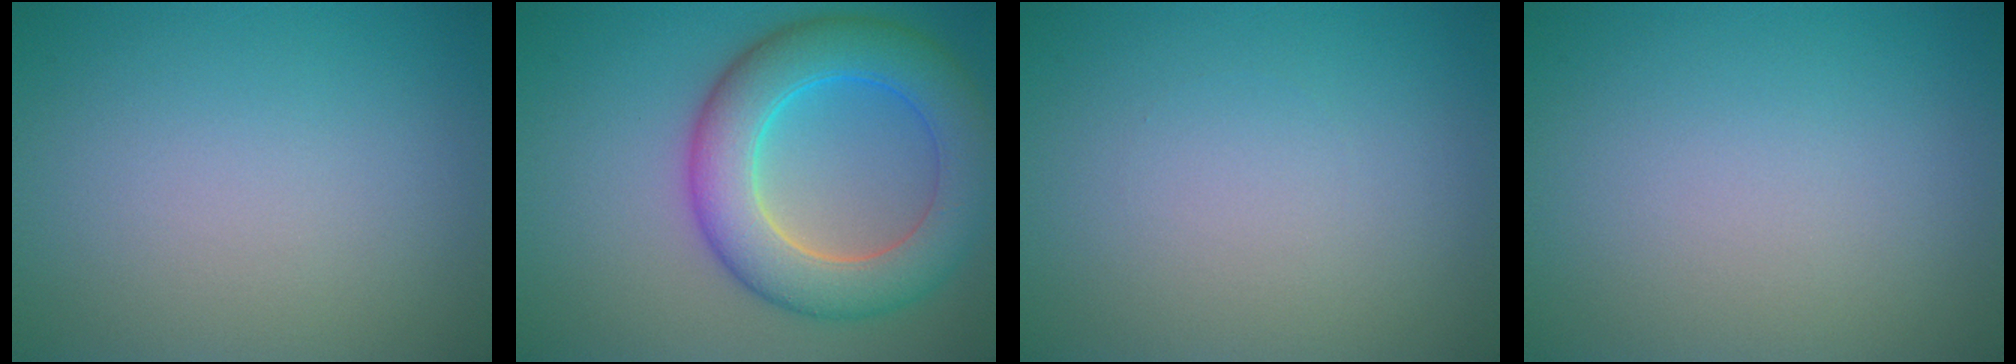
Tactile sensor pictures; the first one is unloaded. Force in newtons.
{"total": 8.2, "press": 8.1, "slide": 0.1}
{"total": 0.0}
{"total": 0.0}